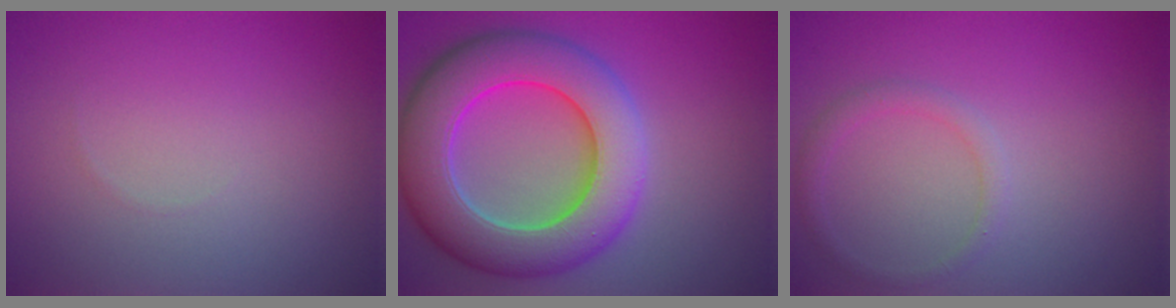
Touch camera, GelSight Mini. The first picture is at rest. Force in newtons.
{"total": 10.6, "press": 10.6, "slide": 0.2}
{"total": 1.5, "press": 1.5, "slide": 0.1}